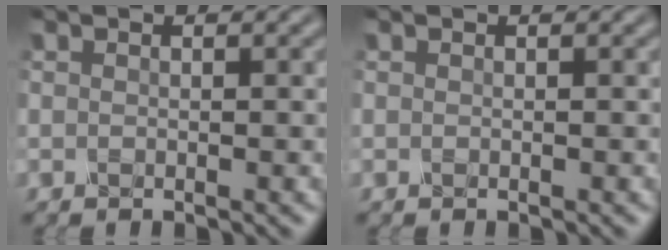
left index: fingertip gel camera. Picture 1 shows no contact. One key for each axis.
{"total": 0.0}